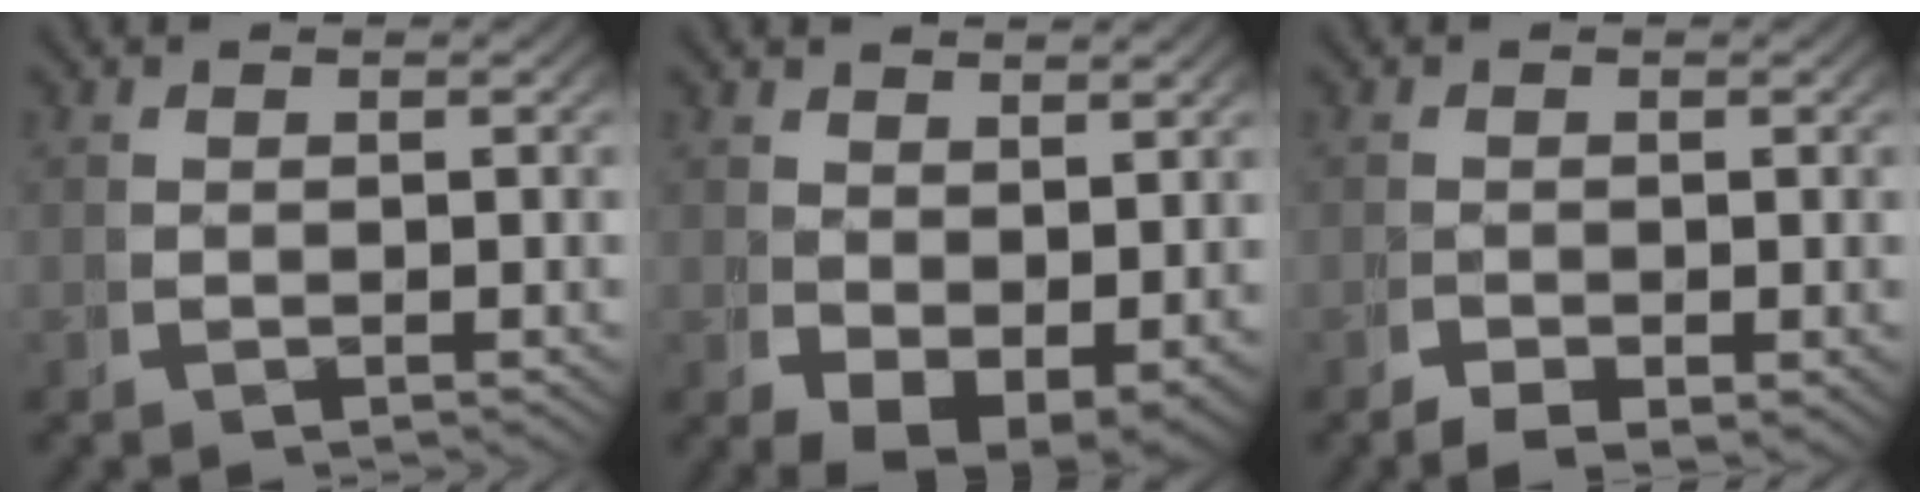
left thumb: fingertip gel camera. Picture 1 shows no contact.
{"total": 4.7, "force": [-0.5, 3.4, 3.3], "torque": [-0.047, -0.037, 0.015]}
{"total": 0.9, "force": [-0.6, 0.1, 0.6], "torque": [0.005, -0.006, -0.012]}